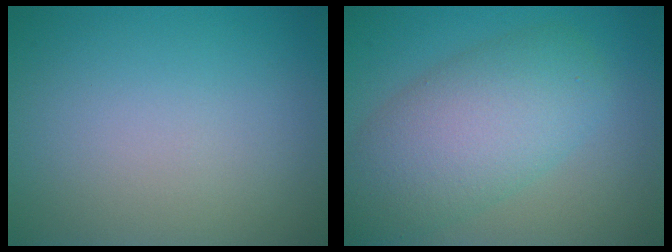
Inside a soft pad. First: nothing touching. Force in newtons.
{"total": 7.2, "press": 7.2, "slide": 0.0}